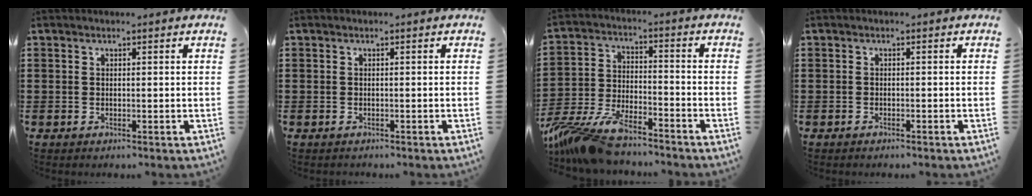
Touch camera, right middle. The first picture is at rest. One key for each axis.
{"total": 0.0}
{"total": 9.9, "fx": -8.6, "fy": 2.0, "fz": 4.4, "tx": -0.109, "ty": 0.002, "tz": -0.174}
{"total": 0.7, "fx": -0.7, "fy": 0.1, "fz": 0.1, "tx": -0.004, "ty": -0.001, "tz": -0.014}